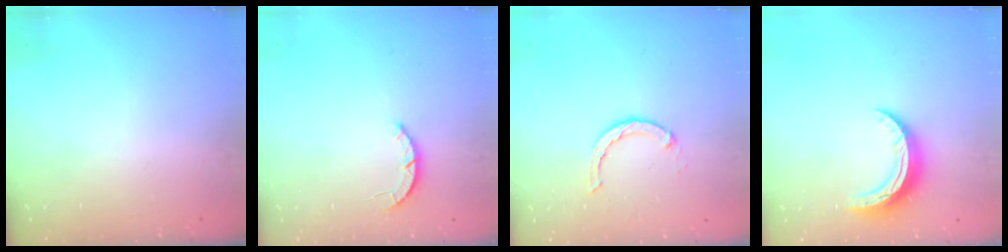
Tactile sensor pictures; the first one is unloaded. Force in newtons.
{"total": 2.2, "press": 2.2, "slide": 0.3}
{"total": 2.1, "press": 2.0, "slide": 0.4}
{"total": 10.1, "press": 10.1, "slide": 0.1}